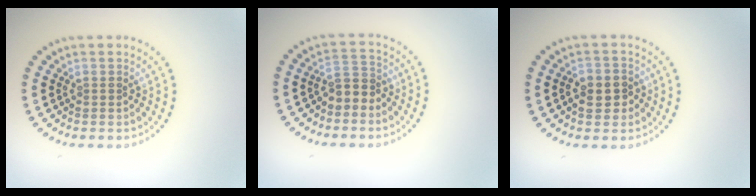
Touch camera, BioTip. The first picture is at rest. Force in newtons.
{"total": 2.4, "press": 2.1, "slide": 1.1}
{"total": 2.8, "press": 2.7, "slide": 0.6}